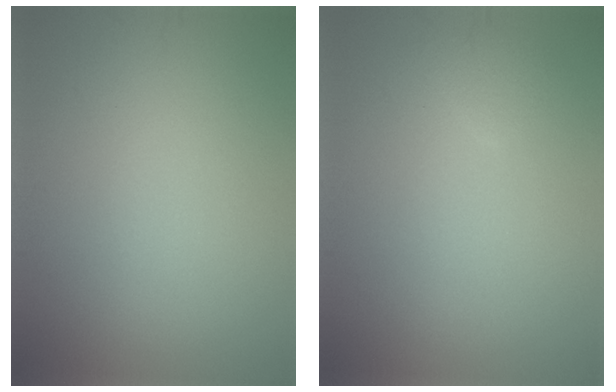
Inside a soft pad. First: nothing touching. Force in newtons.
{"total": 0.9, "press": 0.9, "slide": 0.1}